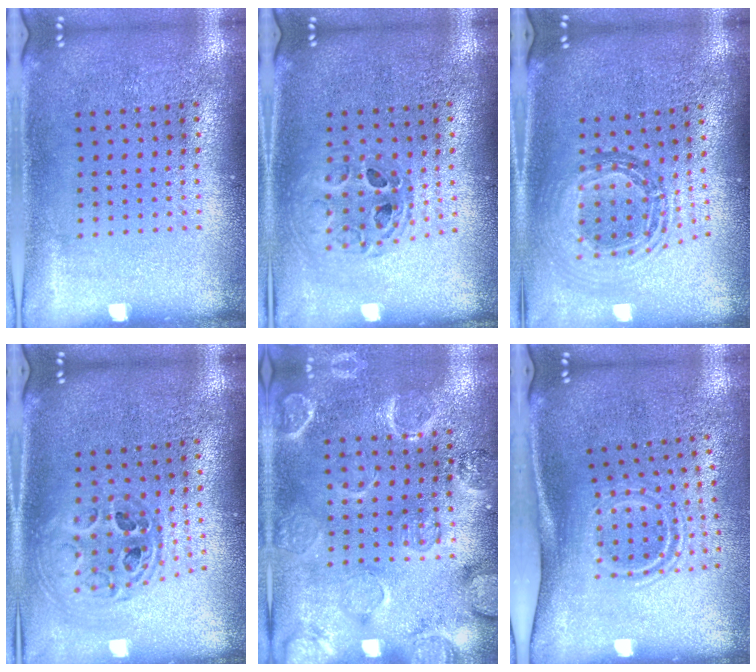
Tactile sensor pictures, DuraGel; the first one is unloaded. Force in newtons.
{"total": 0.7, "press": 0.7, "slide": 0.1}
{"total": 0.9, "press": 0.9, "slide": 0.2}
{"total": 0.9, "press": 0.9, "slide": 0.2}
{"total": 2.4, "press": 2.2, "slide": 0.9}
{"total": 1.9, "press": 1.1, "slide": 1.5}